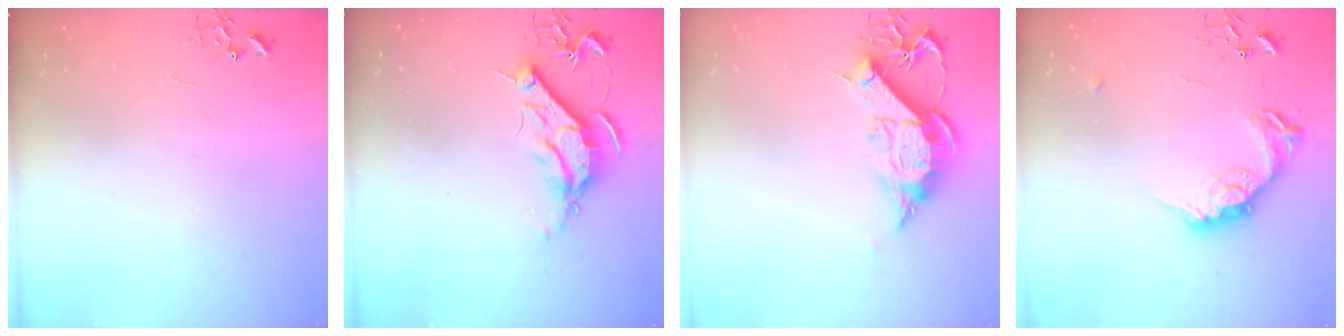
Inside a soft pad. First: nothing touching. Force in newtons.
{"total": 9.5, "press": 9.4, "slide": 1.0}
{"total": 13.0, "press": 13.0, "slide": 1.1}
{"total": 15.0, "press": 15.0, "slide": 0.7}